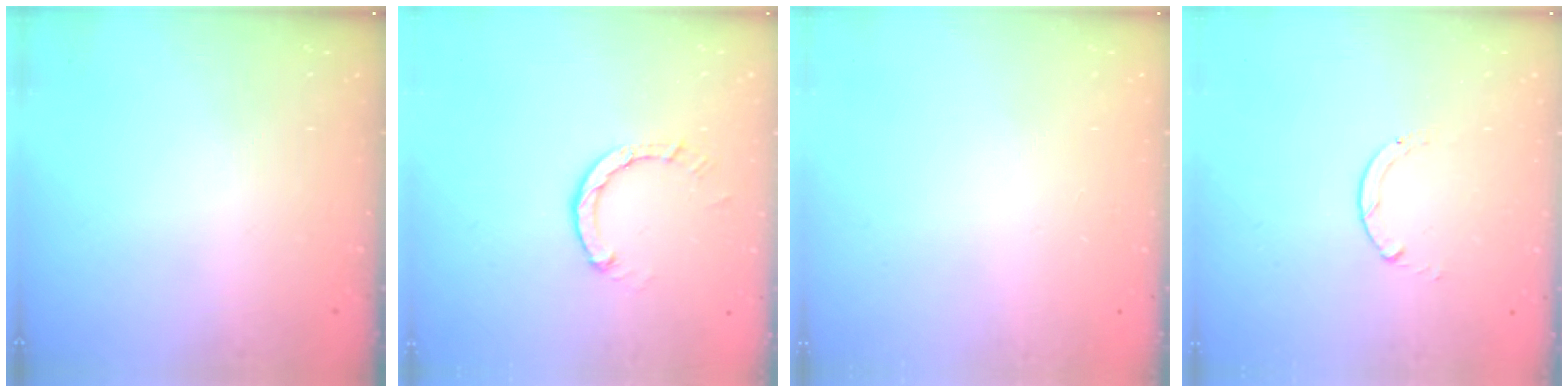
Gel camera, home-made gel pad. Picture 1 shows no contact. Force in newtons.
{"total": 3.0, "press": 3.0, "slide": 0.3}
{"total": 2.6, "press": 2.6, "slide": 0.2}
{"total": 0.8, "press": 0.7, "slide": 0.1}